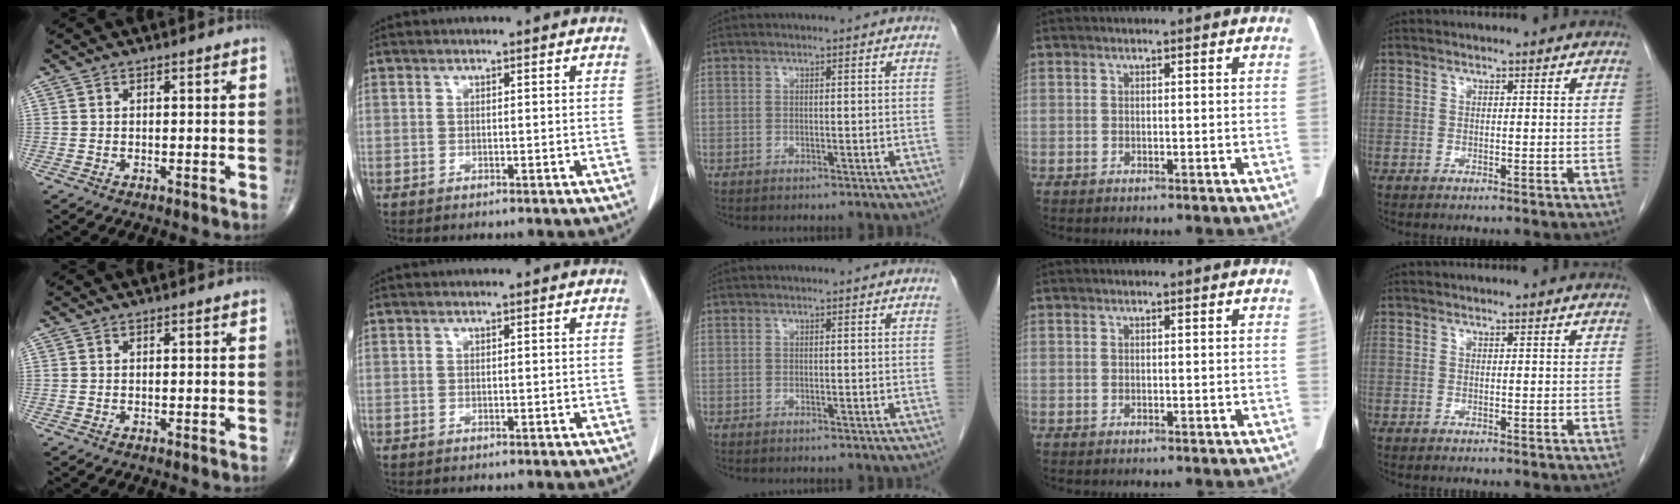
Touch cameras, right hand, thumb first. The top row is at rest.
{}